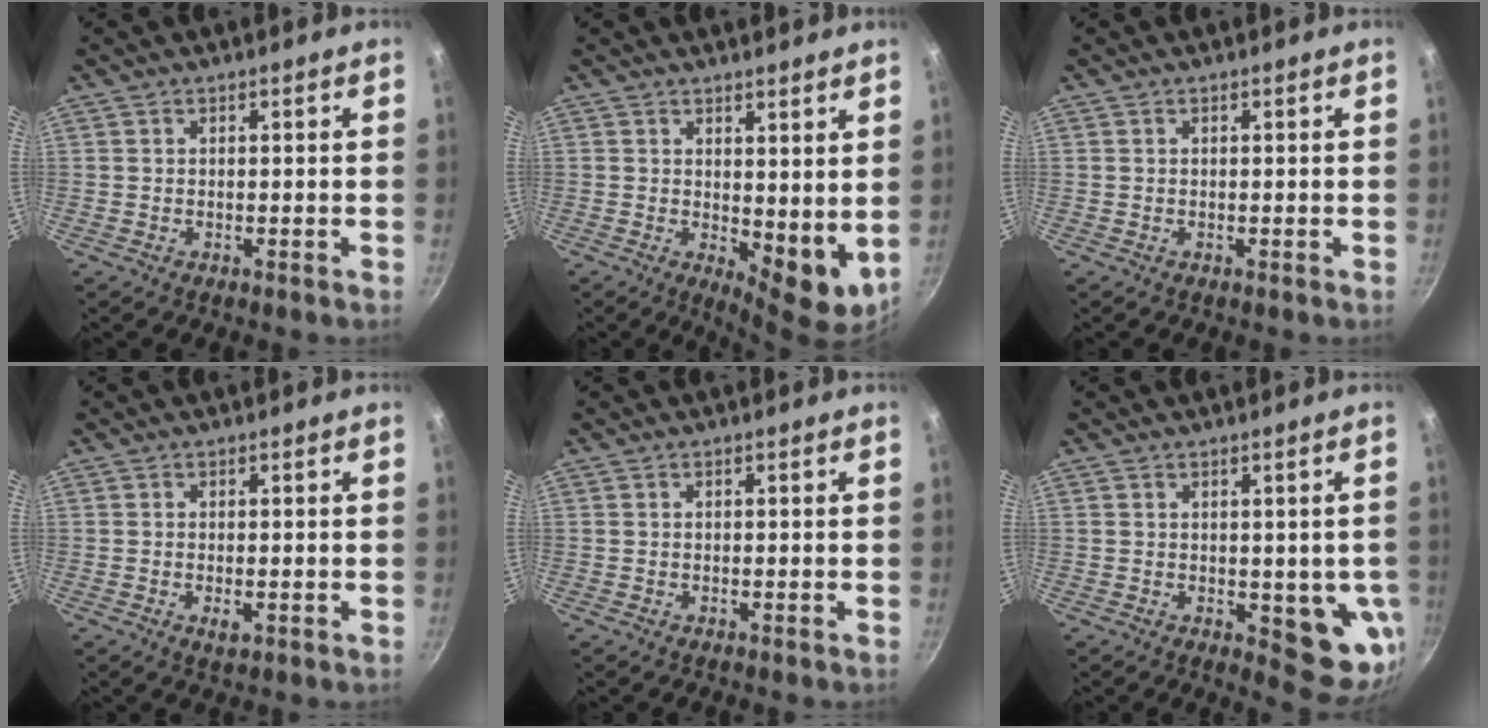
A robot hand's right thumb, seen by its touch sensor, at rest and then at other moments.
{"total": 8.1, "force": [1.9, 3.8, 7.0], "torque": [-0.083, -0.023, 0.036]}
{"total": 0.0}
{"total": 1.9, "force": [-0.6, 0.9, 1.6], "torque": [-0.028, -0.004, -0.008]}
{"total": 0.0}
{"total": 9.5, "force": [-1.2, 4.6, 8.2], "torque": [-0.060, -0.012, -0.009]}